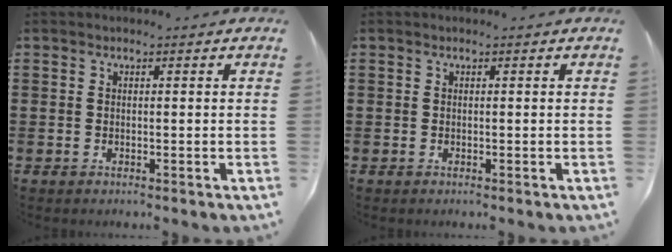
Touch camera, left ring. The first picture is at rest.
{"total": 0.0}